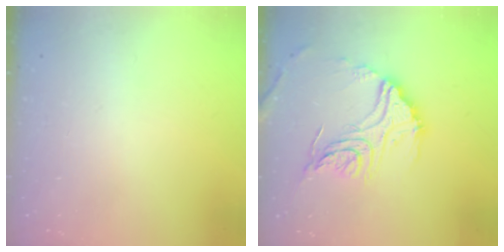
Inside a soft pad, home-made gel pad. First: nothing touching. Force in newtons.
{"total": 17.9, "press": 17.8, "slide": 1.5}